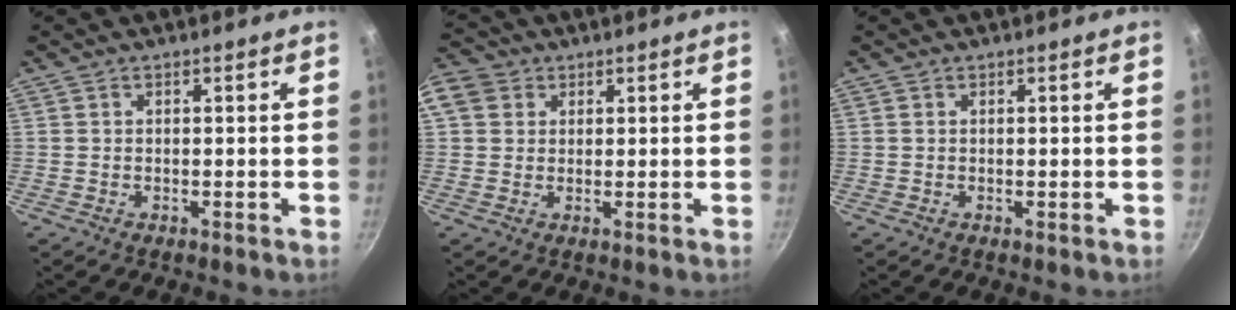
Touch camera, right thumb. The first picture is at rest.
{"total": 7.4, "force": [2.4, 6.3, 3.1], "torque": [-0.048, 0.008, 0.034]}
{"total": 0.0}